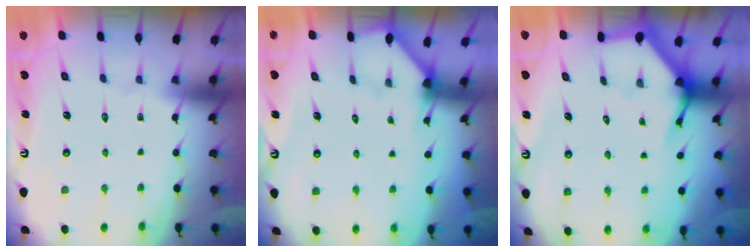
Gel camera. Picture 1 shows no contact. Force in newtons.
{"total": 2.6, "press": 2.6, "slide": 0.3}
{"total": 3.8, "press": 3.8, "slide": 0.4}